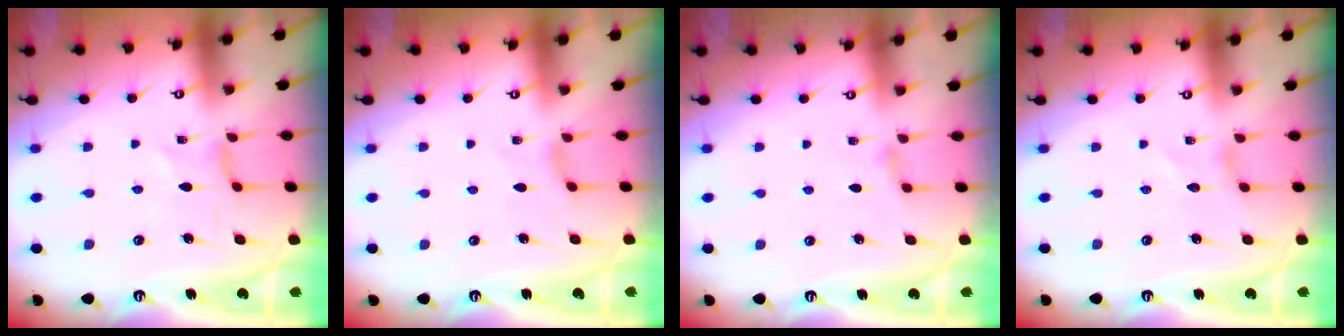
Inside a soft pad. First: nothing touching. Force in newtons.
{"total": 0.8, "press": 0.8, "slide": 0.3}
{"total": 2.9, "press": 2.8, "slide": 0.5}
{"total": 0.0}